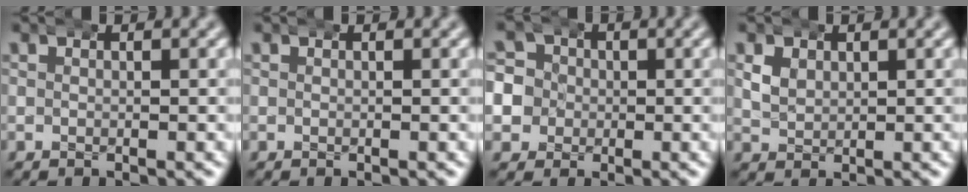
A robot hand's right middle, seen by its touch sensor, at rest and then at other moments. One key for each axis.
{"total": 0.0}
{"total": 7.0, "fx": 0.3, "fy": 6.6, "fz": 2.1, "tx": -0.057, "ty": -0.014, "tz": -0.001}
{"total": 1.6, "fx": 0.8, "fy": 1.4, "fz": 0.3, "tx": -0.009, "ty": -0.005, "tz": 0.020}